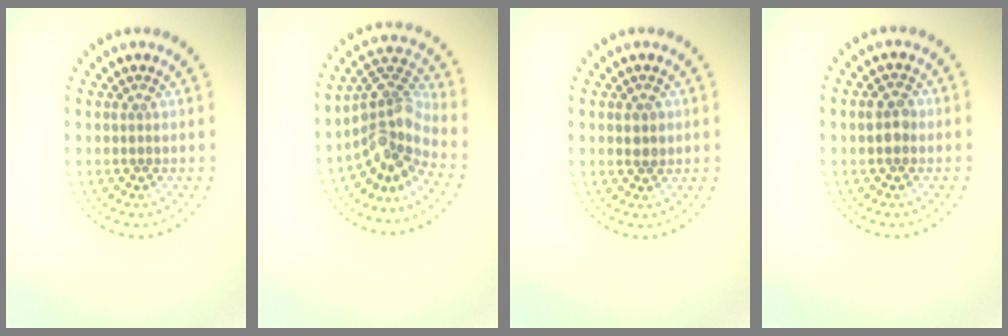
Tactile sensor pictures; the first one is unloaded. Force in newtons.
{"total": 4.2, "press": 3.1, "slide": 2.8}
{"total": 1.5, "press": 1.5, "slide": 0.3}
{"total": 1.8, "press": 1.8, "slide": 0.1}